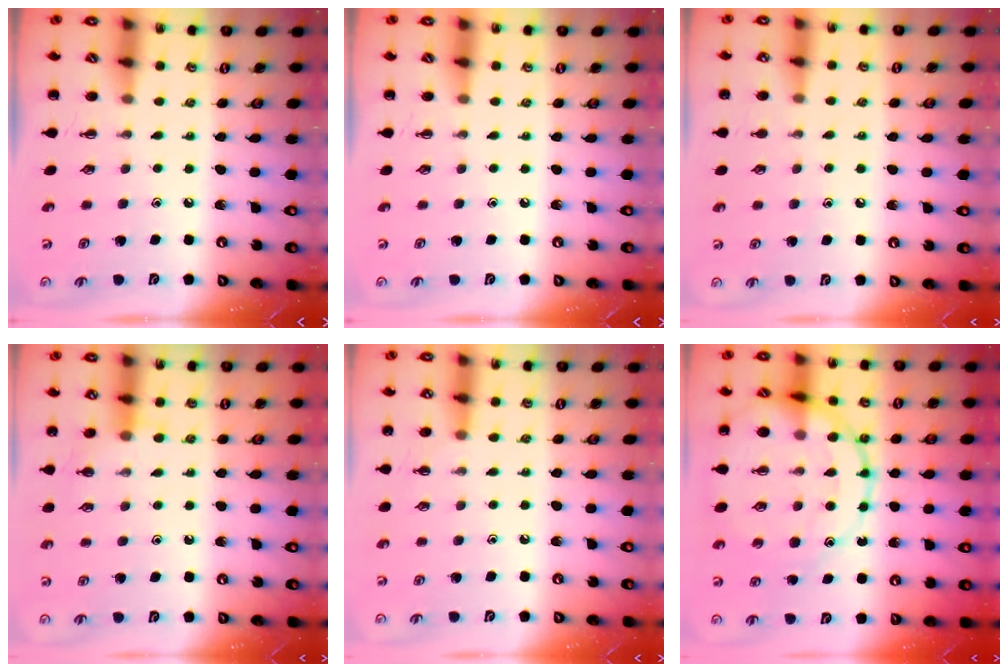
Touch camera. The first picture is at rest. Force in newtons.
{"total": 0.0}
{"total": 5.1, "press": 4.9, "slide": 1.4}
{"total": 6.7, "press": 6.5, "slide": 1.3}
{"total": 6.8, "press": 6.5, "slide": 2.1}
{"total": 22.9, "press": 22.7, "slide": 3.3}